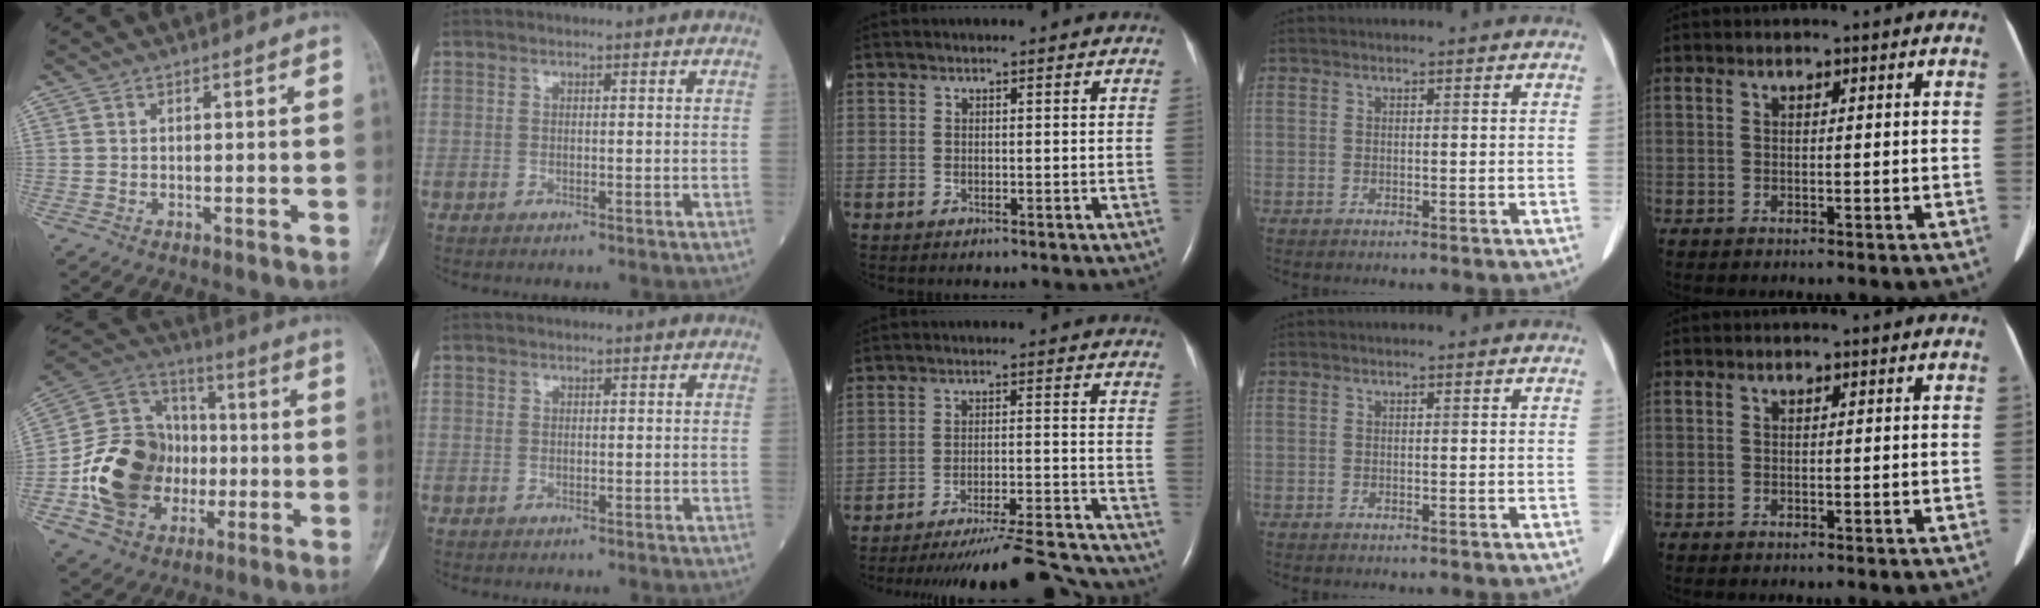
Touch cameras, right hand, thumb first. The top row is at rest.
{"thumb": {"total": 20.3, "force": [-3.5, 16.5, 11.2], "torque": [-0.164, 0.038, -0.056]}, "middle": {"total": 18.1, "force": [-17.4, 0.3, 5.1], "torque": [-0.062, -0.015, -0.240]}}